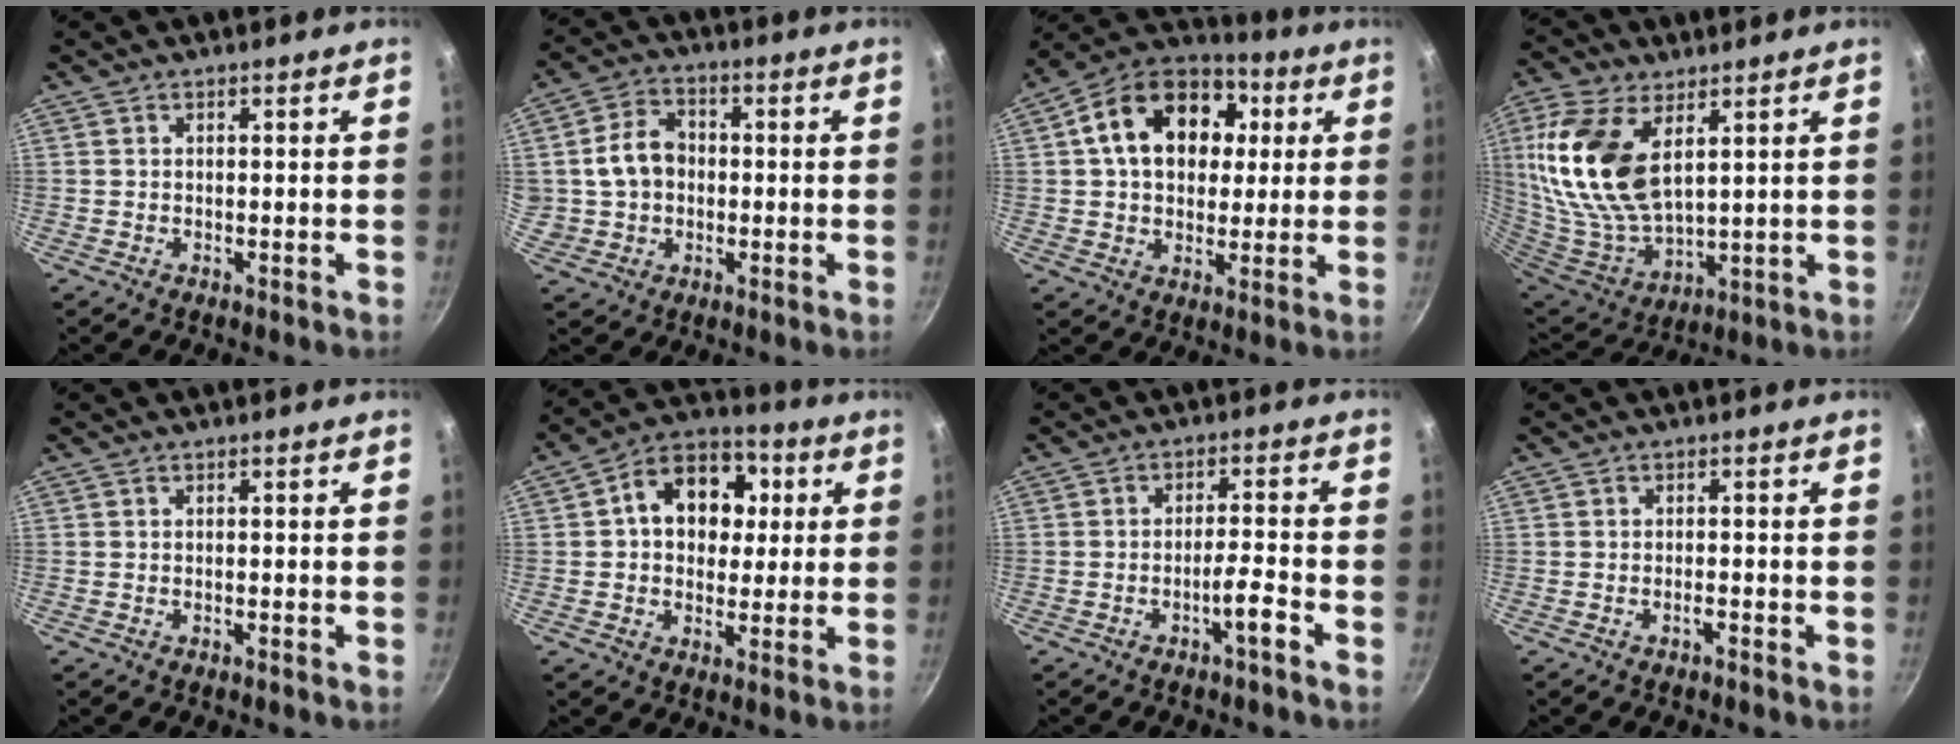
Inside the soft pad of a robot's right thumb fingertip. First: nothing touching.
{"total": 9.1, "force": [0.3, 7.3, 5.4], "torque": [-0.073, 0.019, 0.002]}
{"total": 18.8, "force": [4.2, 13.6, 12.2], "torque": [-0.182, 0.023, 0.055]}
{"total": 19.8, "force": [6.4, 10.8, 15.3], "torque": [-0.311, -0.027, 0.134]}
{"total": 0.0}
{"total": 14.1, "force": [2.6, 10.6, 8.9], "torque": [-0.097, 0.019, 0.025]}
{"total": 4.5, "force": [-2.6, 0.1, 3.7], "torque": [-0.069, 0.022, -0.044]}
{"total": 1.2, "force": [-0.9, 0.2, 0.8], "torque": [-0.015, 0.010, -0.017]}